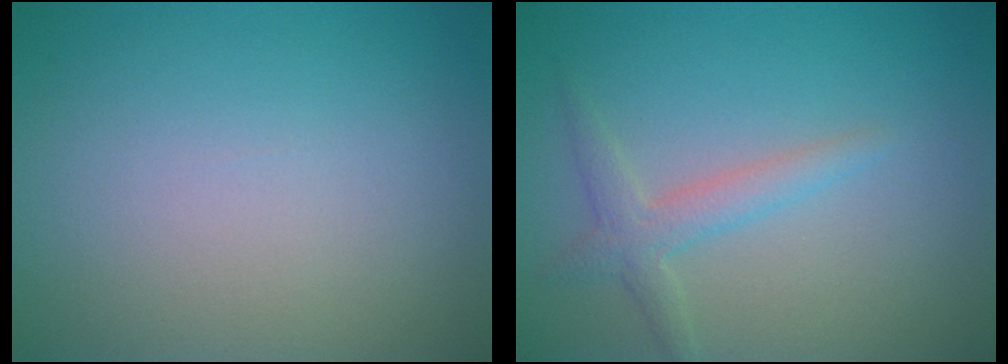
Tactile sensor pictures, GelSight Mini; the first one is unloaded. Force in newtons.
{"total": 2.2, "press": 2.2, "slide": 0.1}